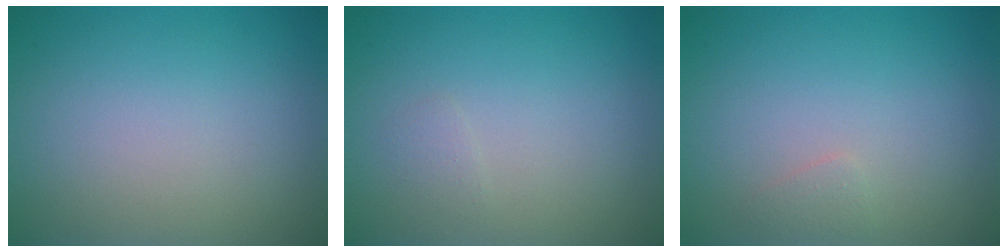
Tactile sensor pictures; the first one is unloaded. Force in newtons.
{"total": 0.6, "press": 0.6, "slide": 0.0}
{"total": 0.7, "press": 0.7, "slide": 0.0}